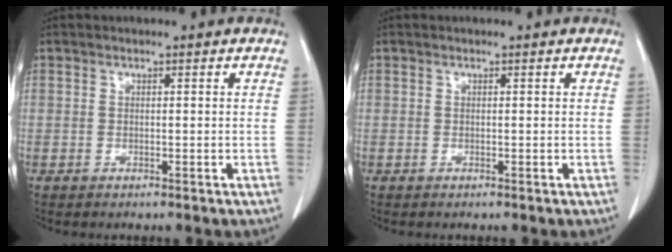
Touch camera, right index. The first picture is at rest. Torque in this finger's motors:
{"motor_torque": [-0.06, 0.04, 0.05, 0.00]}